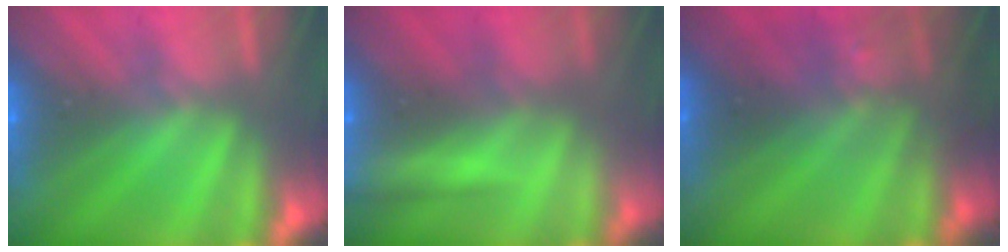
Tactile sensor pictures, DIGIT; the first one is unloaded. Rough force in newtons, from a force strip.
{"total": 2.1}
{"total": 3.0}